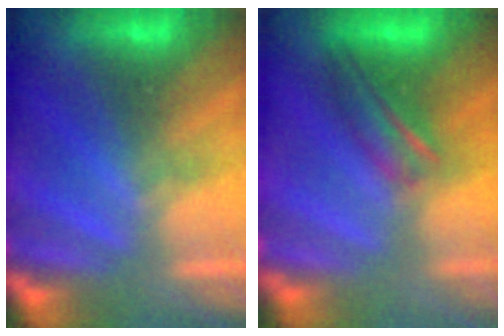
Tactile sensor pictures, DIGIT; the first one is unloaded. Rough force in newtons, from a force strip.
{"total": 5.8}